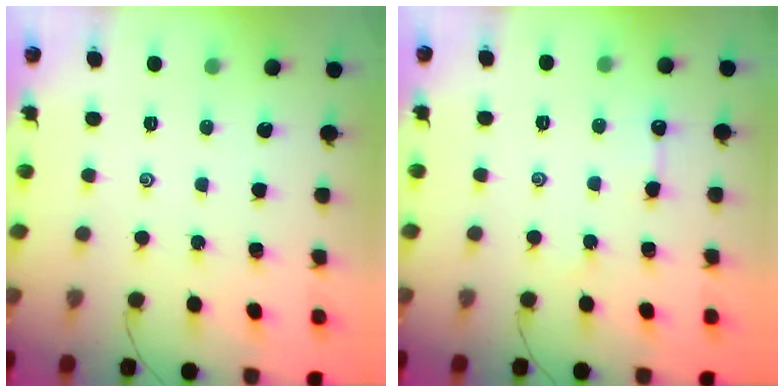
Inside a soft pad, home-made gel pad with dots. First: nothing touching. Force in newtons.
{"total": 3.0, "press": 3.0, "slide": 0.4}